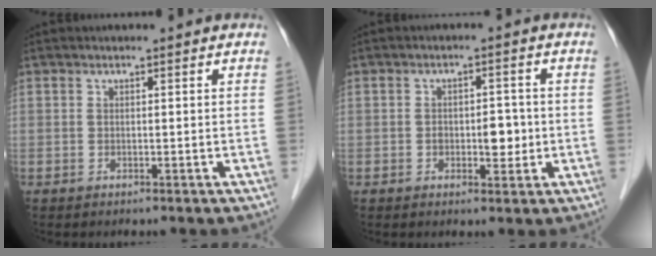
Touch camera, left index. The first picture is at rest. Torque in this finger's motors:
{"motor_torque": [0.14, -0.05, 0.05, 0.05]}